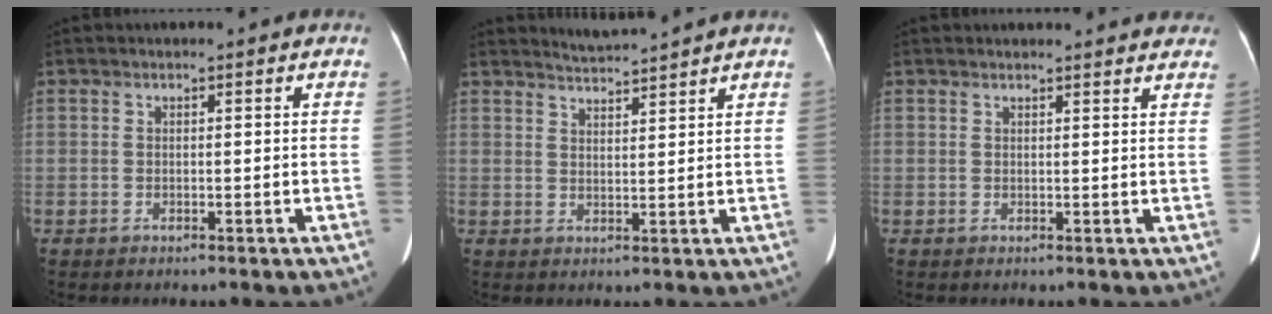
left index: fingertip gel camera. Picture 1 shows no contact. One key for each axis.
{"total": 3.4, "fx": 3.2, "fy": -1.2, "fz": 0.0, "tx": -0.005, "ty": -0.001, "tz": 0.062}
{"total": 10.2, "fx": 9.7, "fy": 2.0, "fz": 2.6, "tx": -0.011, "ty": 0.014, "tz": 0.093}